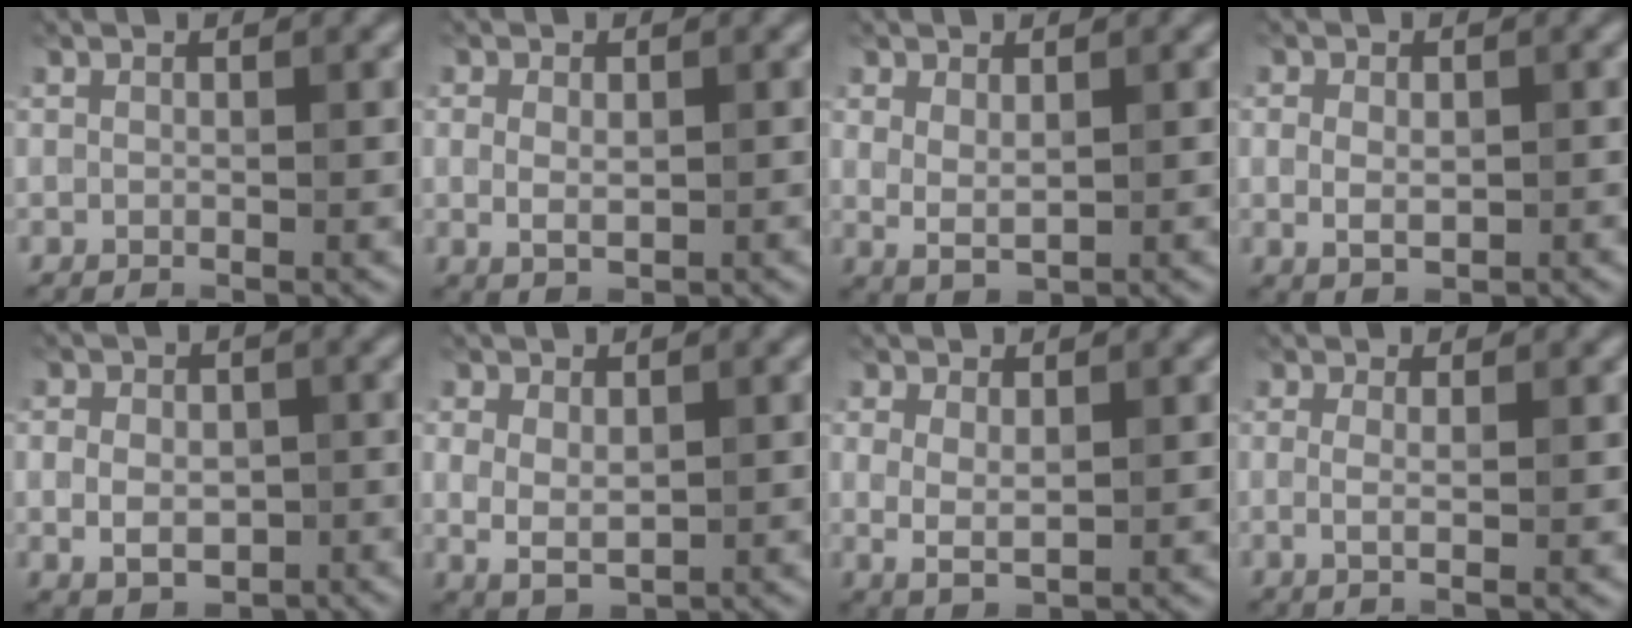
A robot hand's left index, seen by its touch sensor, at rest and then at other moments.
{"total": 2.1, "force": [0.1, 1.3, 1.7], "torque": [-0.030, -0.002, 0.004]}
{"total": 1.9, "force": [0.6, 0.9, 1.5], "torque": [-0.031, -0.003, 0.016]}
{"total": 2.5, "force": [-0.1, 1.6, 2.0], "torque": [-0.030, -0.002, 0.002]}
{"total": 4.6, "force": [-0.9, 3.3, 3.1], "torque": [-0.043, -0.007, -0.011]}
{"total": 3.0, "force": [0.2, 2.0, 2.3], "torque": [-0.043, -0.002, 0.009]}
{"total": 2.4, "force": [0.3, 1.3, 2.0], "torque": [-0.040, -0.002, 0.008]}
{"total": 1.9, "force": [0.0, 0.5, 1.8], "torque": [-0.031, -0.002, -0.003]}